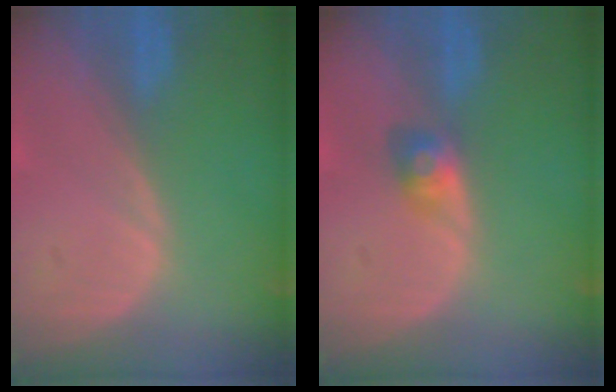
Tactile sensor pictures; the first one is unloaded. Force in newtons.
{"total": 2.8, "press": 2.6, "slide": 1.0}